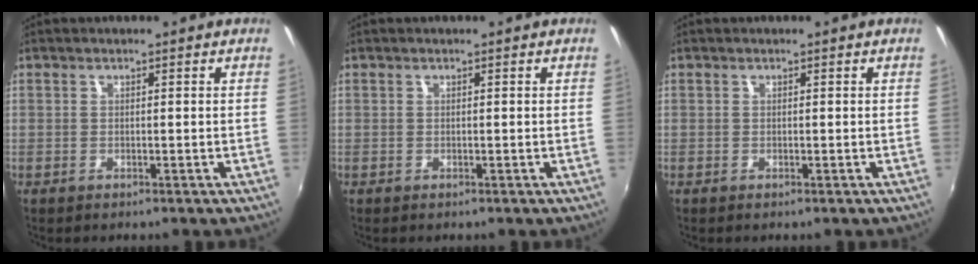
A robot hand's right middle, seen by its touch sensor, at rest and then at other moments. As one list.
[{"total": 0.0}, {"total": 0.0}]